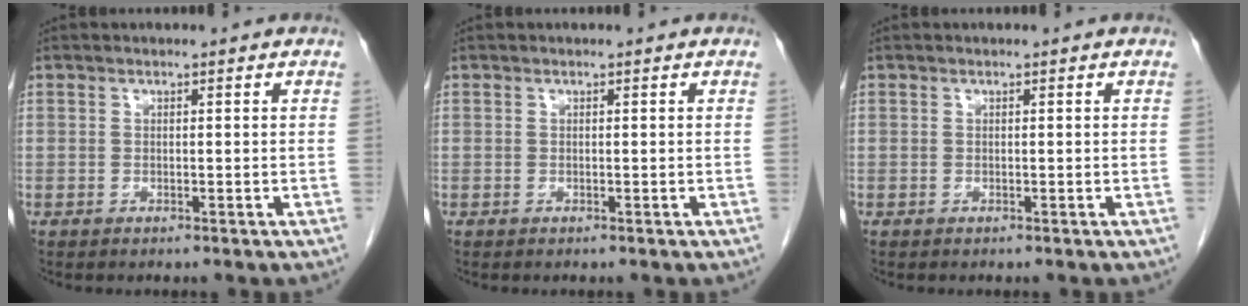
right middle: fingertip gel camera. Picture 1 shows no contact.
{"total": 0.0}
{"total": 0.0}